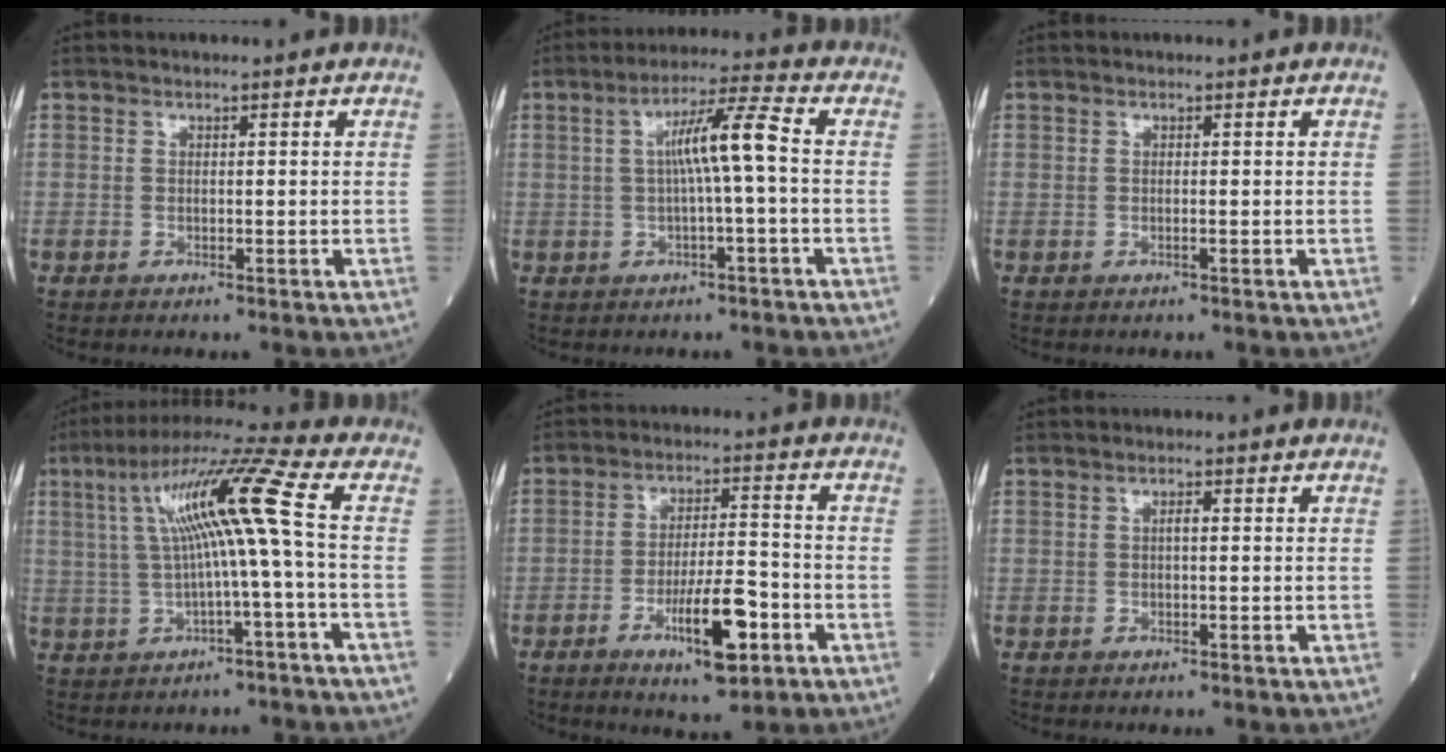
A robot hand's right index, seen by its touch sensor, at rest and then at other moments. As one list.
[{"total": 7.2, "force": [0.2, -0.3, 7.2], "torque": [-0.125, 0.018, 0.002]}, {"total": 0.0}, {"total": 12.0, "force": [1.3, -1.0, 11.8], "torque": [-0.208, 0.034, 0.024]}, {"total": 9.8, "force": [-4.3, 2.1, 8.5], "torque": [-0.147, -0.004, -0.065]}, {"total": 0.9, "force": [0.1, 0.2, 0.9], "torque": [-0.017, 0.002, 0.001]}]